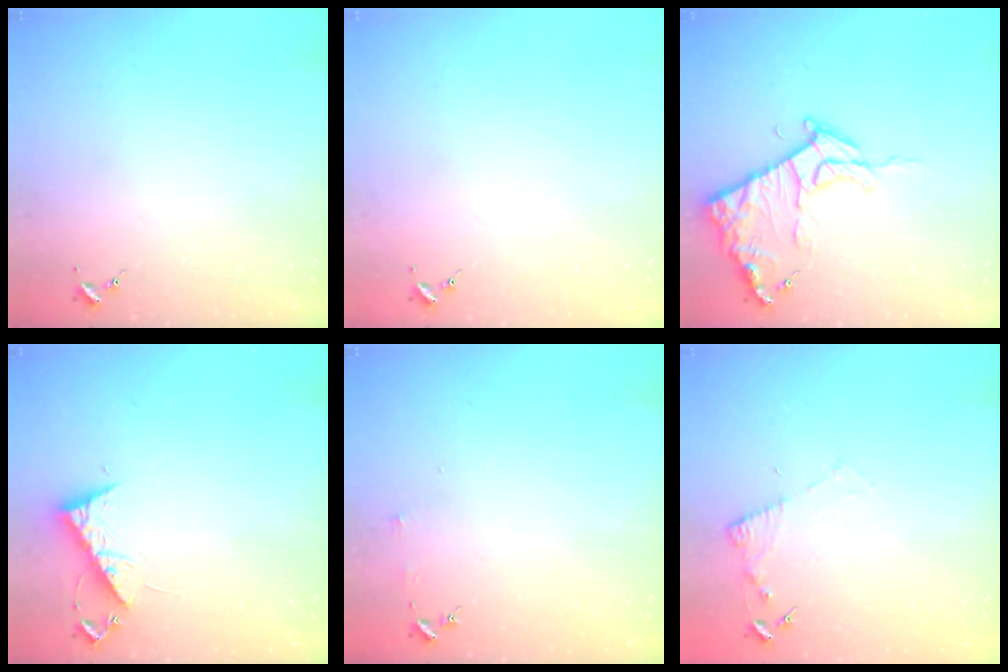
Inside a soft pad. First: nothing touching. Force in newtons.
{"total": 0.0}
{"total": 12.0, "press": 12.0, "slide": 1.2}
{"total": 7.7, "press": 7.6, "slide": 0.6}
{"total": 3.0, "press": 3.0, "slide": 0.3}
{"total": 4.6, "press": 4.6, "slide": 0.5}